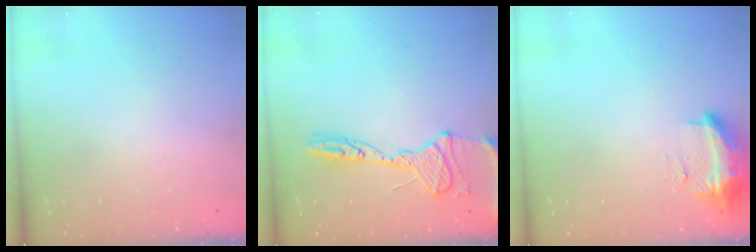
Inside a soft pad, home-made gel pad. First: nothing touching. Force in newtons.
{"total": 15.9, "press": 15.8, "slide": 1.6}
{"total": 19.1, "press": 13.0, "slide": 14.0}